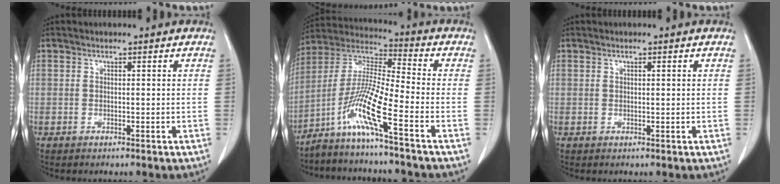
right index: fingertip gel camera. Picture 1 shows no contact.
{"total": 11.6, "force": [-6.2, -1.0, 9.7], "torque": [-0.207, -0.008, -0.129]}
{"total": 0.9, "force": [0.3, 0.3, 0.8], "torque": [-0.017, 0.002, 0.006]}